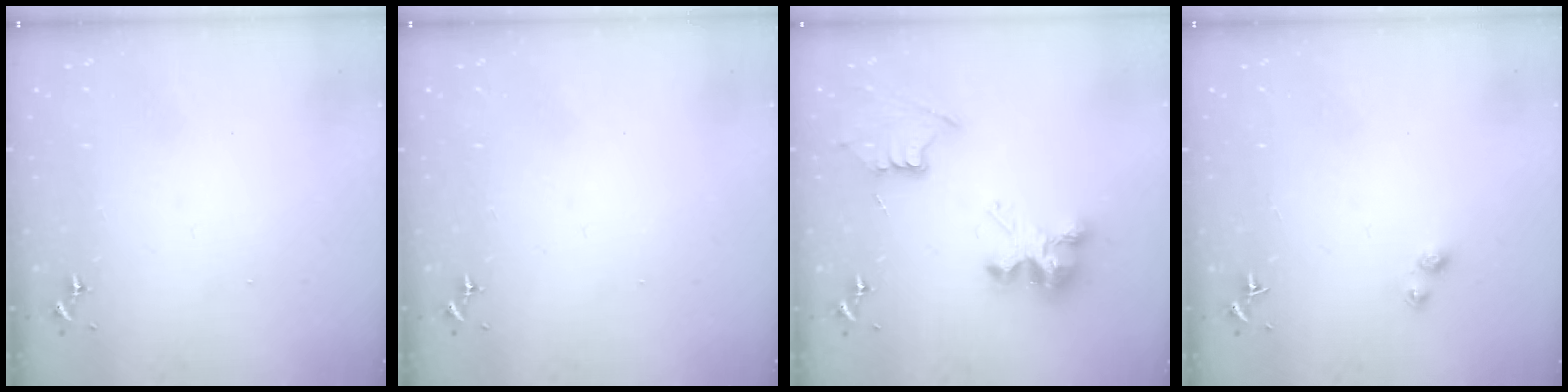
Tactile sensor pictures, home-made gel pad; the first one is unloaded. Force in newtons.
{"total": 0.0}
{"total": 9.5, "press": 9.5, "slide": 0.7}
{"total": 2.6, "press": 2.6, "slide": 0.5}